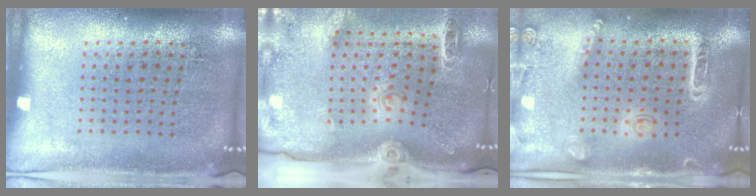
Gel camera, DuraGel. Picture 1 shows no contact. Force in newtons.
{"total": 2.2, "press": 1.8, "slide": 1.2}
{"total": 1.6, "press": 1.5, "slide": 0.5}